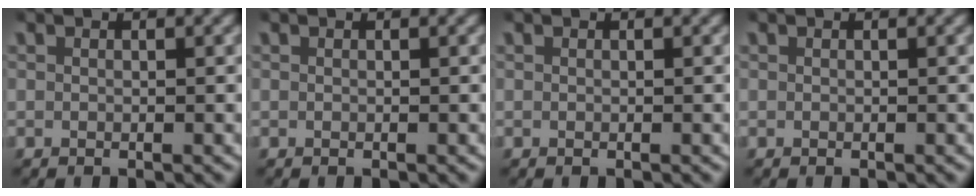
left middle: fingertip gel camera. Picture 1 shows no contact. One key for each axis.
{"total": 0.0}
{"total": 0.0}
{"total": 0.0}